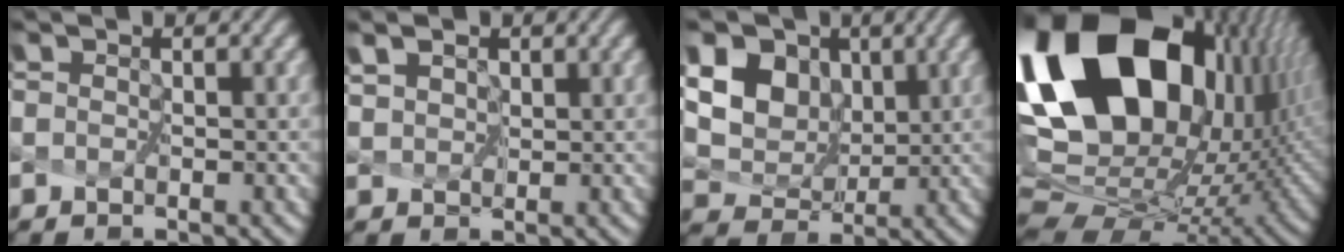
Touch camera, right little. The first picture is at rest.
{"total": 4.0, "force": [2.6, 2.4, 2.0], "torque": [-0.042, 0.016, 0.025]}
{"total": 12.8, "force": [6.8, 9.4, 5.3], "torque": [-0.151, 0.016, 0.147]}
{"total": 21.7, "force": [7.3, 13.0, 15.7], "torque": [-0.335, 0.003, 0.163]}